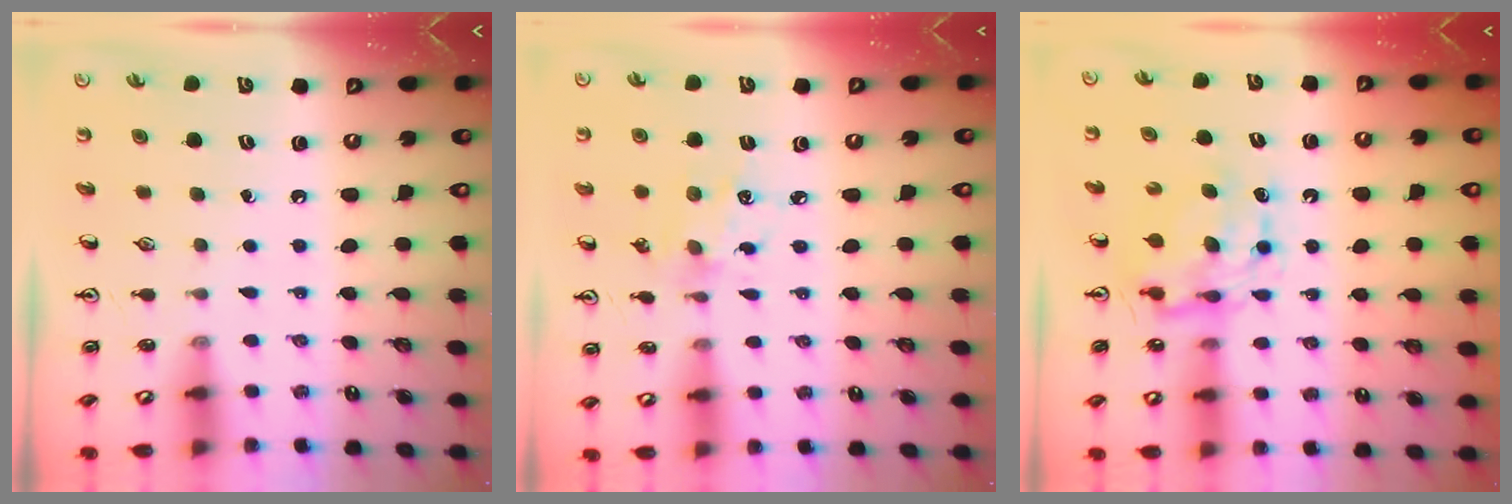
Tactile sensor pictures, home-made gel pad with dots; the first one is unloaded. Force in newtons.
{"total": 5.9, "press": 5.7, "slide": 1.6}
{"total": 8.0, "press": 7.9, "slide": 0.4}